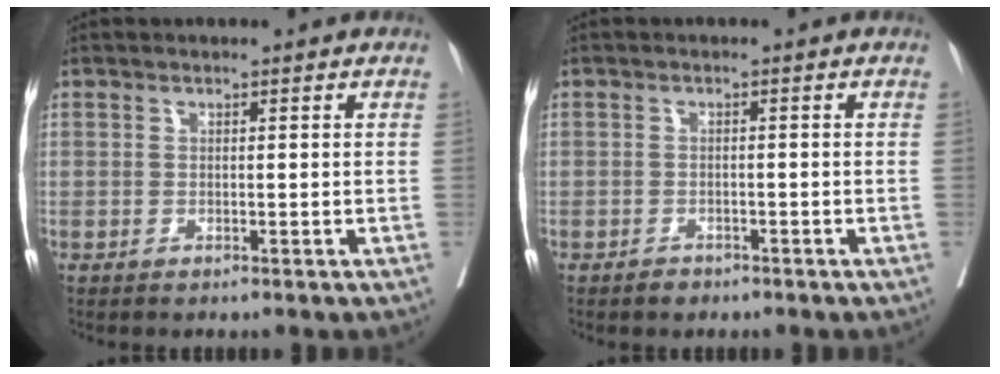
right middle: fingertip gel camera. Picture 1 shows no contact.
{"total": 1.5, "force": [-1.2, 0.8, 0.3], "torque": [-0.008, 0.001, -0.017]}